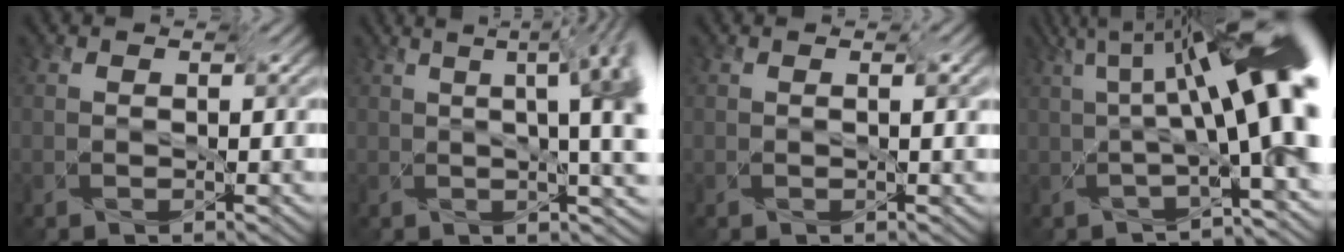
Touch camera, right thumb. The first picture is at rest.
{"total": 12.2, "force": [2.5, 4.2, 11.1], "torque": [-0.129, 0.040, 0.036]}
{"total": 1.7, "force": [0.5, 0.0, 1.6], "torque": [-0.023, 0.006, 0.007]}
{"total": 13.9, "force": [1.5, 3.5, 13.3], "torque": [-0.181, 0.045, 0.022]}